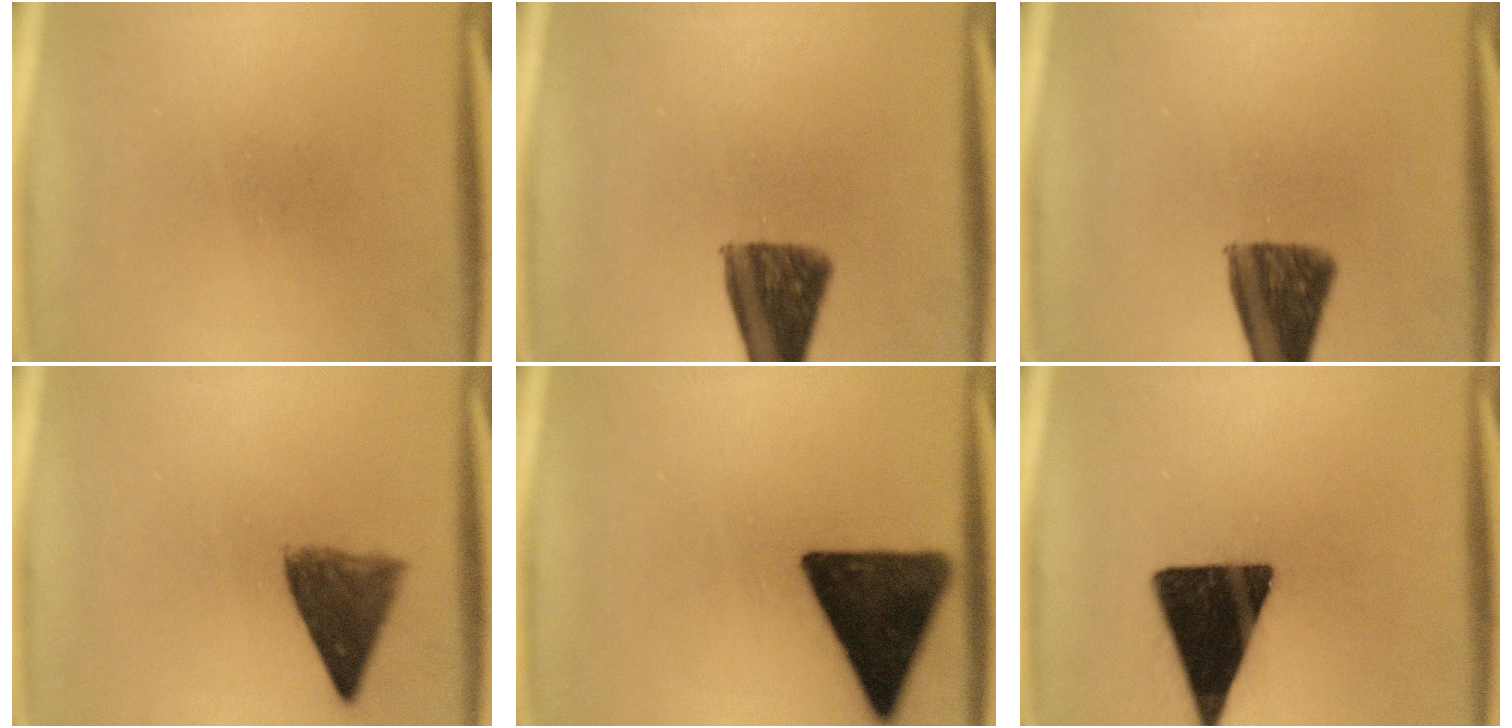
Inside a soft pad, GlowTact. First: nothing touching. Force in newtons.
{"total": 10.3}
{"total": 10.3}
{"total": 7.2}
{"total": 15.8}
{"total": 18.1}